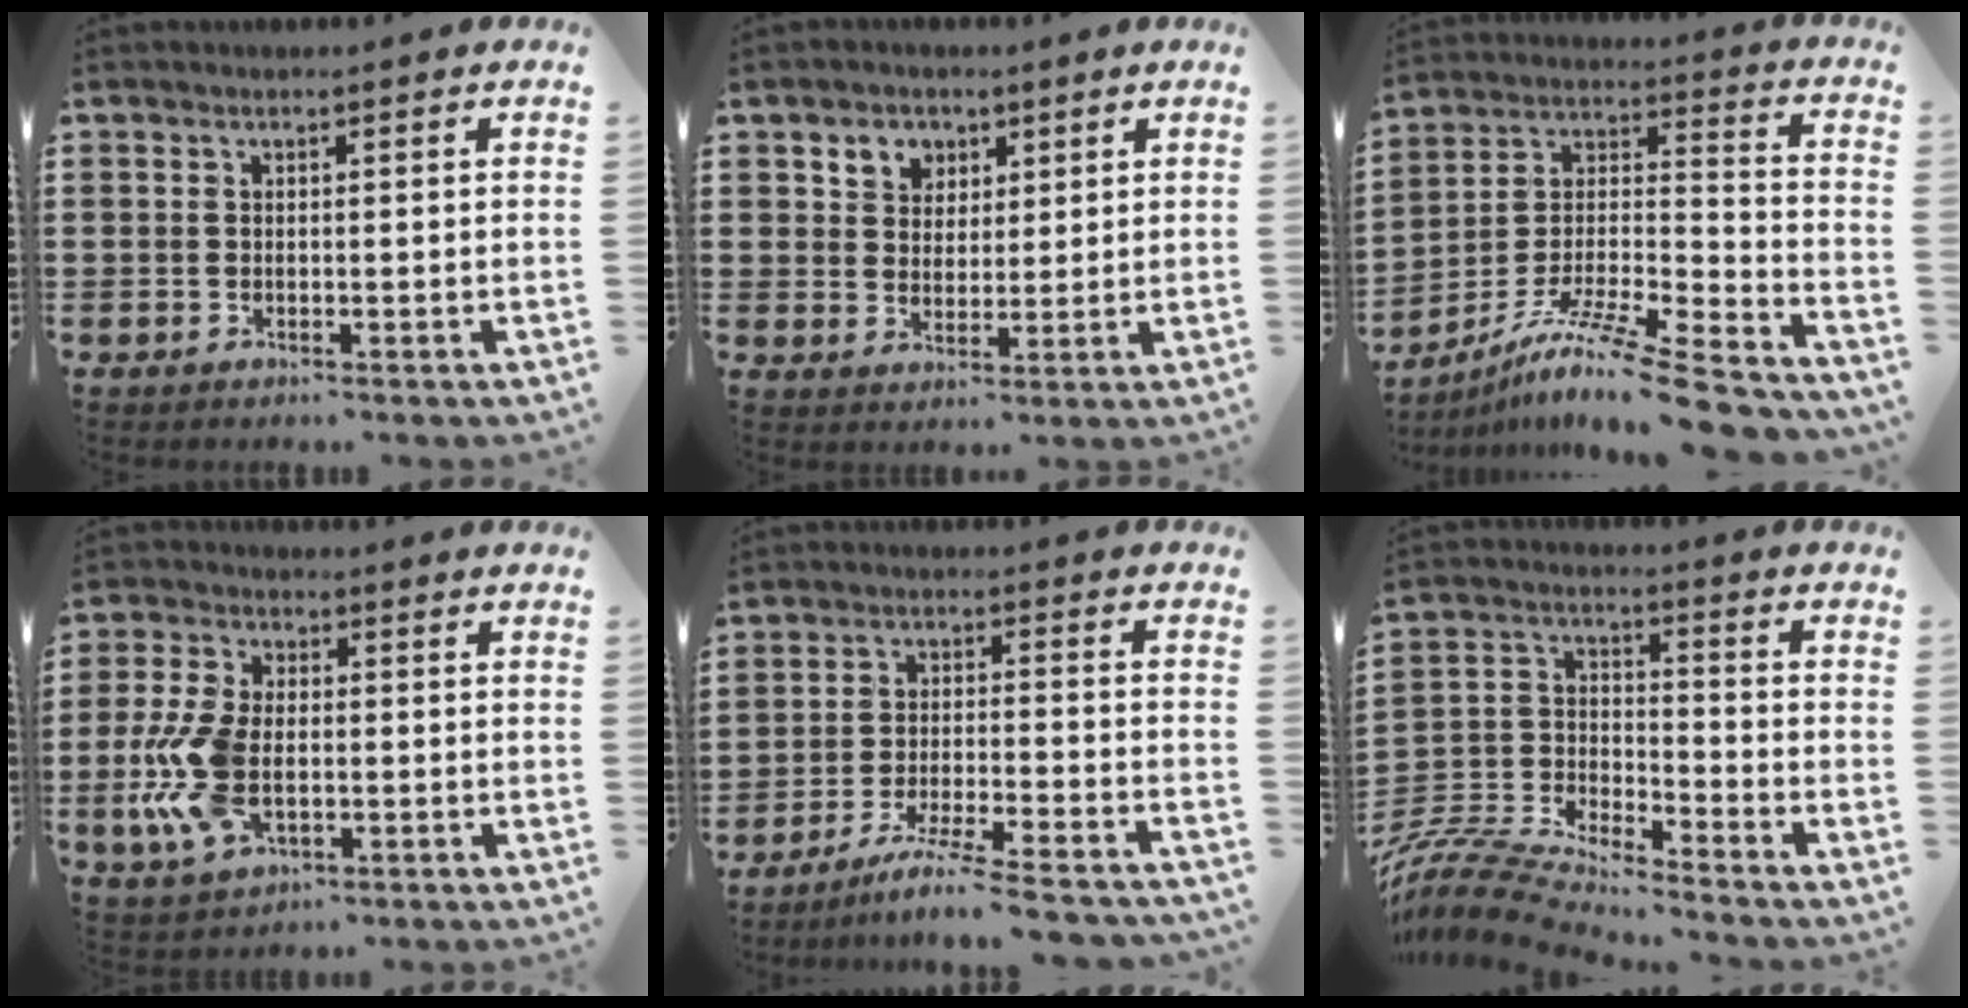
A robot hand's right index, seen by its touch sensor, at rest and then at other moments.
{"total": 3.9, "force": [2.0, 3.3, 0.3], "torque": [-0.024, 0.012, 0.036]}
{"total": 12.0, "force": [-9.5, 0.6, 7.3], "torque": [-0.123, 0.011, -0.183]}
{"total": 10.0, "force": [-1.9, 5.6, 8.1], "torque": [-0.200, -0.011, -0.037]}
{"total": 6.9, "force": [-6.1, -0.4, 3.2], "torque": [-0.062, -0.010, -0.118]}
{"total": 8.1, "force": [-7.8, 0.9, 2.0], "torque": [-0.061, -0.005, -0.163]}